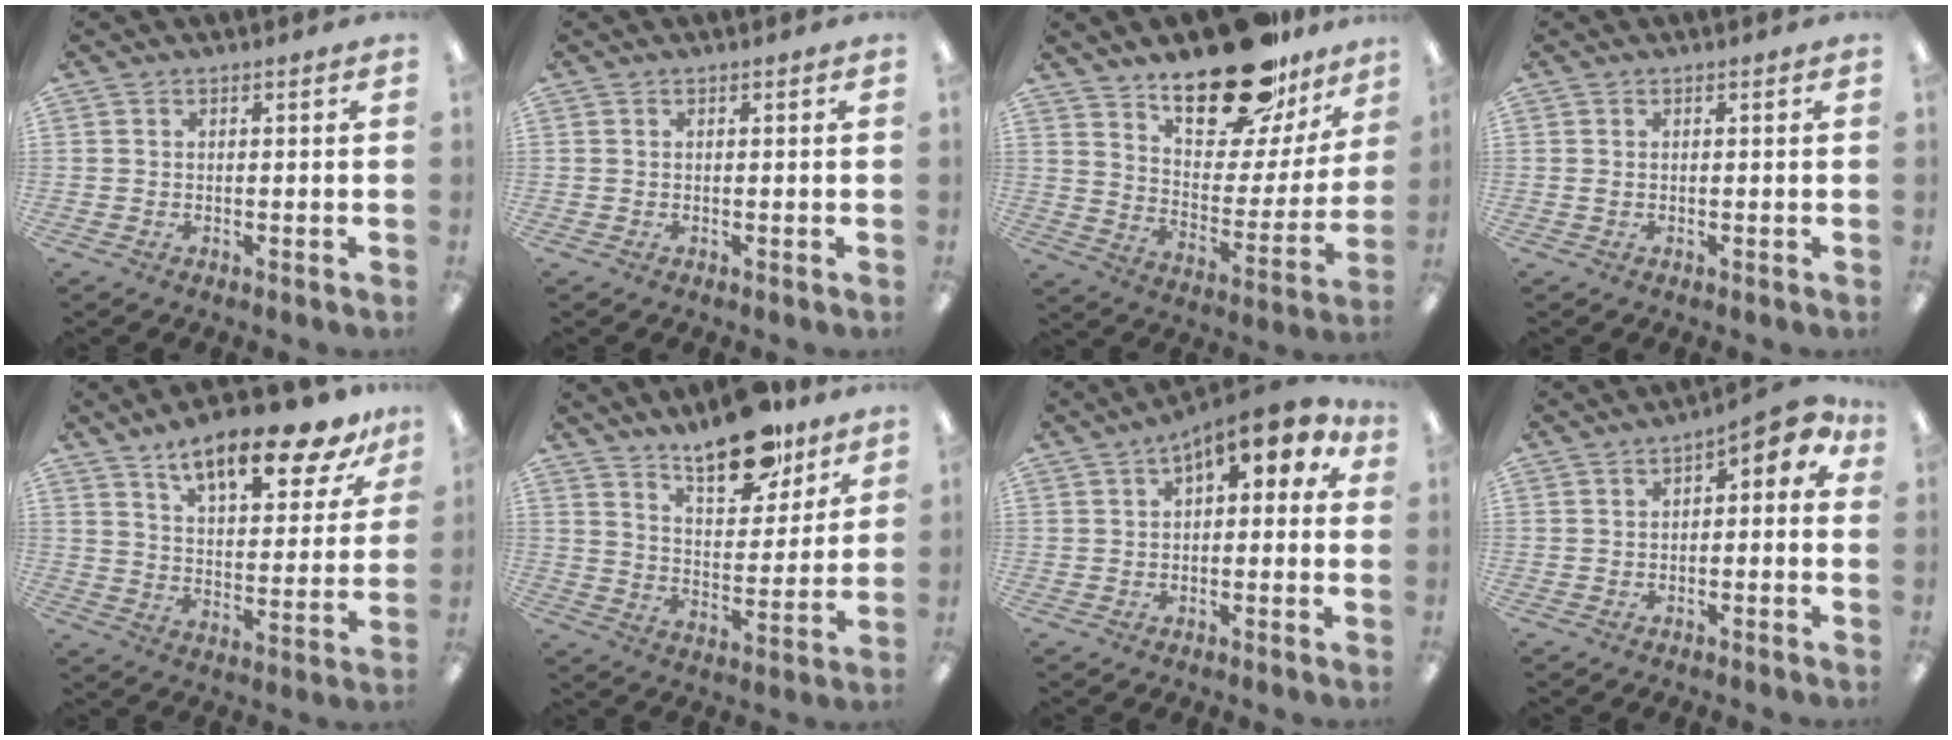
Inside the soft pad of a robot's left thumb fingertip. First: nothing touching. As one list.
[{"total": 0.0}, {"total": 23.9, "force": [18.1, 9.0, 12.8], "torque": [-0.188, -0.114, 0.304]}, {"total": 0.0}, {"total": 16.5, "force": [12.5, 4.9, 9.6], "torque": [-0.142, -0.075, 0.205]}, {"total": 15.2, "force": [12.1, 5.9, 6.9], "torque": [-0.093, -0.077, 0.211]}, {"total": 8.7, "force": [4.5, 3.7, 6.5], "torque": [-0.096, -0.017, 0.075]}, {"total": 5.1, "force": [1.1, 2.7, 4.2], "torque": [-0.057, -0.005, 0.011]}]